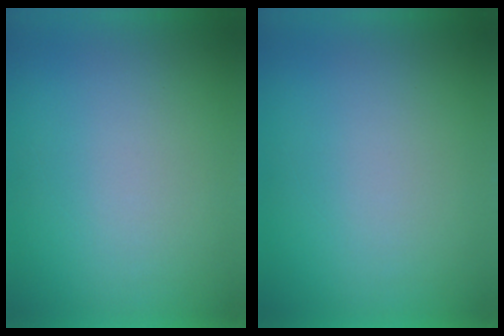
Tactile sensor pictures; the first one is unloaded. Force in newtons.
{"total": 0.0}